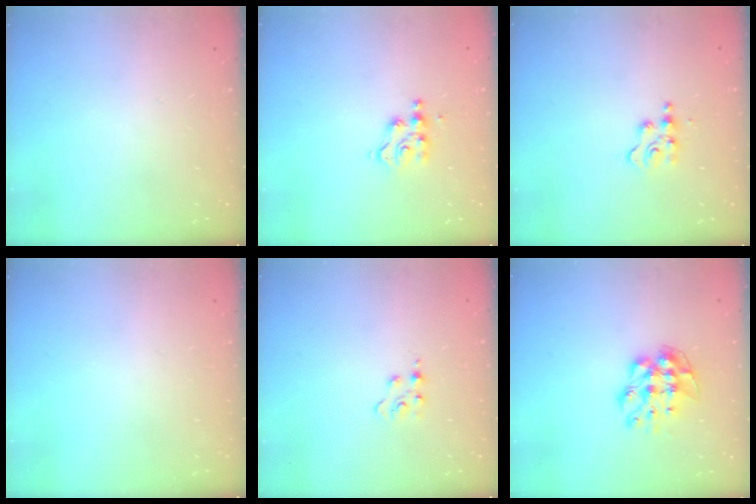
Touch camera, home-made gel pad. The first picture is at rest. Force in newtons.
{"total": 4.1, "press": 4.1, "slide": 0.1}
{"total": 3.9, "press": 3.8, "slide": 0.6}
{"total": 0.0}
{"total": 2.3, "press": 2.3, "slide": 0.4}
{"total": 9.5, "press": 9.4, "slide": 0.6}